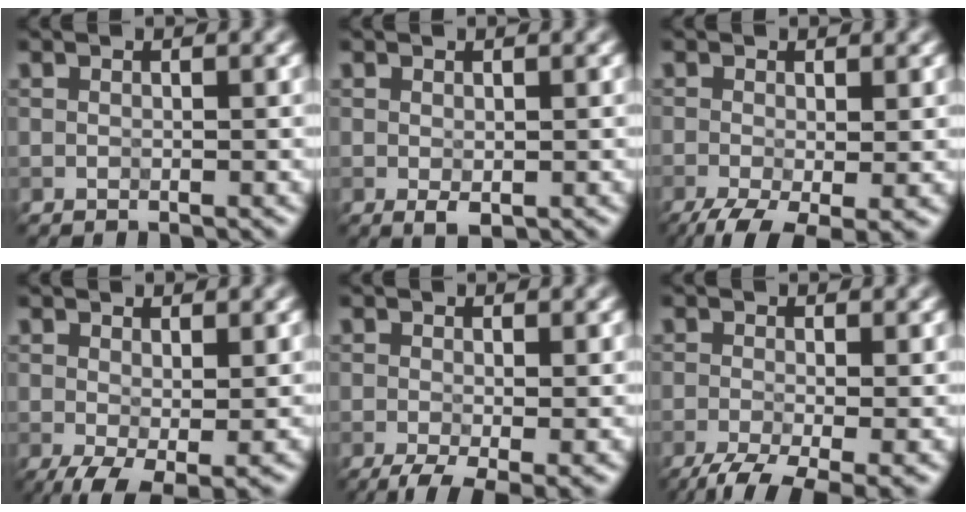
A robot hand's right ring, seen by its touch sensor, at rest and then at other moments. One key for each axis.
{"total": 1.1, "fx": -0.2, "fy": 0.5, "fz": 0.9, "tx": -0.015, "ty": -0.005, "tz": -0.001}
{"total": 5.3, "fx": -2.5, "fy": 1.7, "fz": 4.4, "tx": -0.084, "ty": -0.014, "tz": -0.042}
{"total": 3.8, "fx": -1.1, "fy": 1.4, "fz": 3.4, "tx": -0.068, "ty": -0.015, "tz": -0.018}
{"total": 5.2, "fx": -2.2, "fy": 1.5, "fz": 4.4, "tx": -0.073, "ty": -0.012, "tz": -0.036}
{"total": 6.2, "fx": -3.6, "fy": 1.7, "fz": 4.7, "tx": -0.079, "ty": -0.013, "tz": -0.066}